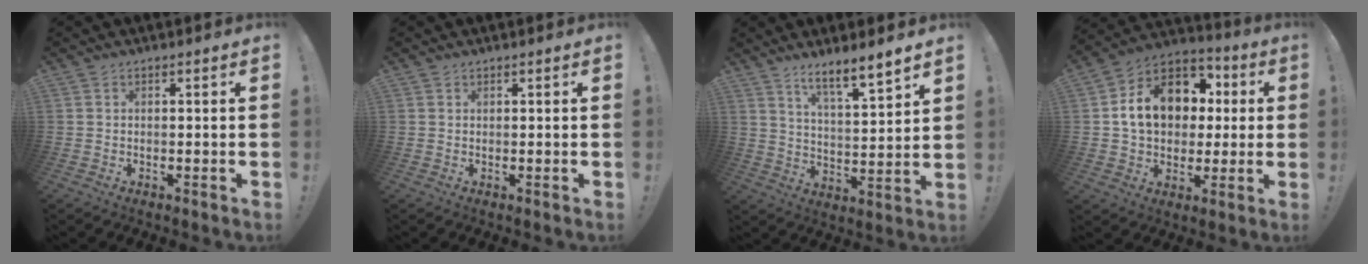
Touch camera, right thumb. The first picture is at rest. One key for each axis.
{"total": 0.6, "fx": 0.6, "fy": 0.2, "fz": 0.1, "tx": 0.006, "ty": -0.003, "tz": 0.010}
{"total": 9.0, "fx": 7.4, "fy": 0.6, "fz": 5.2, "tx": -0.085, "ty": -0.056, "tz": 0.125}
{"total": 17.3, "fx": 3.4, "fy": 13.2, "fz": 10.6, "tx": -0.154, "ty": 0.005, "tz": 0.074}